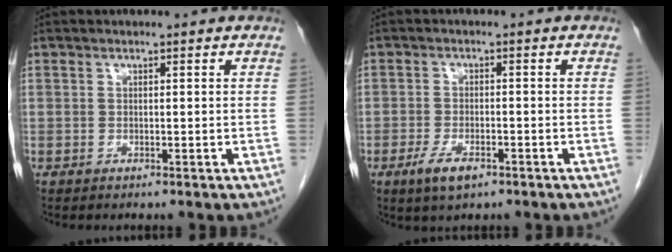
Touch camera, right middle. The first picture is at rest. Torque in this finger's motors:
{"motor_torque": [0.89, -0.34, 0.28, 0.07]}